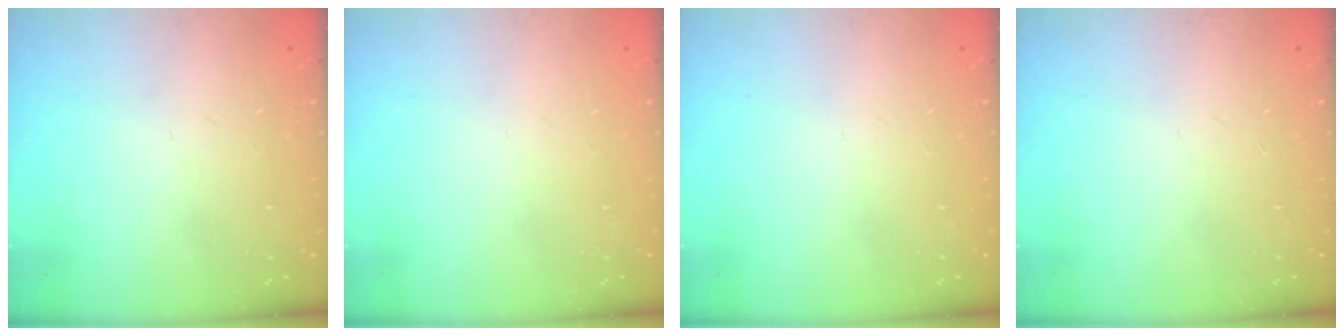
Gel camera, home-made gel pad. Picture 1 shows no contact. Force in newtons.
{"total": 0.0}
{"total": 0.0}
{"total": 0.0}